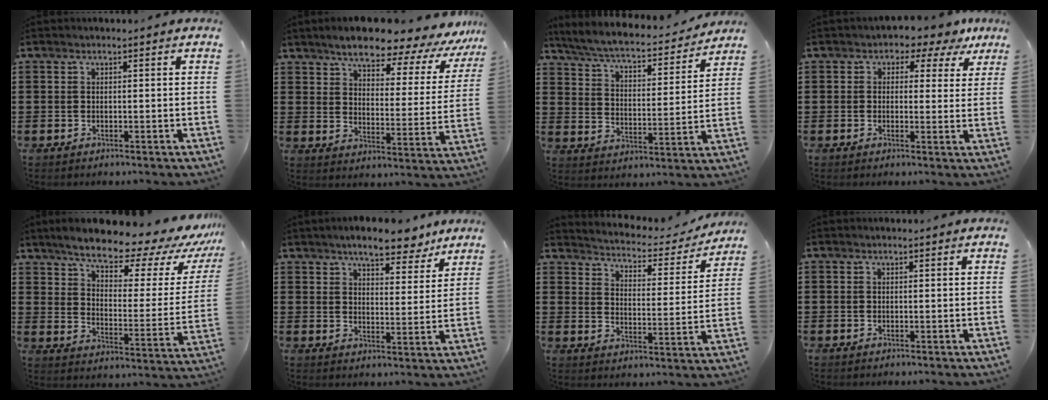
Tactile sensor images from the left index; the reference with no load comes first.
{"total": 8.5, "force": [7.5, 1.7, 3.8], "torque": [-0.084, -0.048, 0.124]}
{"total": 5.3, "force": [4.9, 0.3, 2.0], "torque": [-0.064, -0.036, 0.078]}
{"total": 2.2, "force": [1.0, 1.7, 1.0], "torque": [-0.018, -0.004, 0.009]}
{"total": 9.8, "force": [8.5, 2.0, 4.5], "torque": [-0.094, -0.061, 0.139]}
{"total": 6.6, "force": [5.8, 1.8, 2.6], "torque": [-0.054, -0.019, 0.102]}
{"total": 3.2, "force": [3.2, 0.4, 0.4], "torque": [-0.030, -0.029, 0.045]}
{"total": 0.0}